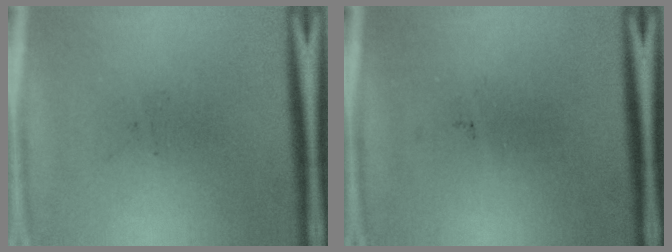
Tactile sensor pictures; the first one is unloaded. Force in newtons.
{"total": 0.0}